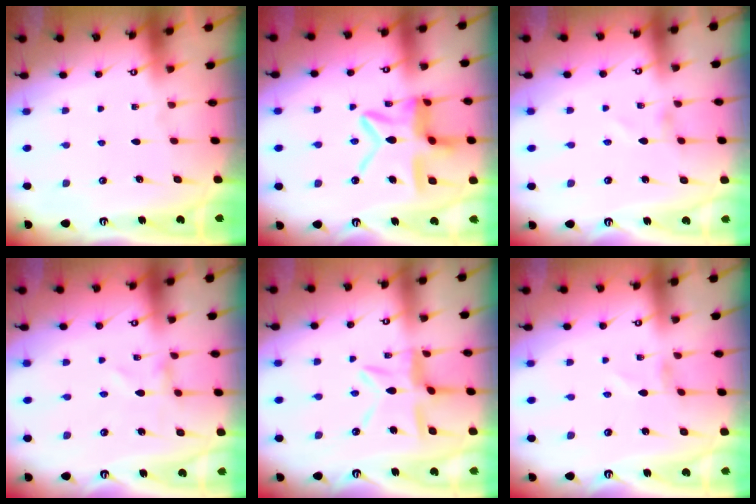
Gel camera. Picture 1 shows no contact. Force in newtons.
{"total": 15.7, "press": 15.7, "slide": 1.4}
{"total": 0.0}
{"total": 0.0}
{"total": 10.6, "press": 10.6, "slide": 0.9}
{"total": 0.7, "press": 0.7, "slide": 0.2}